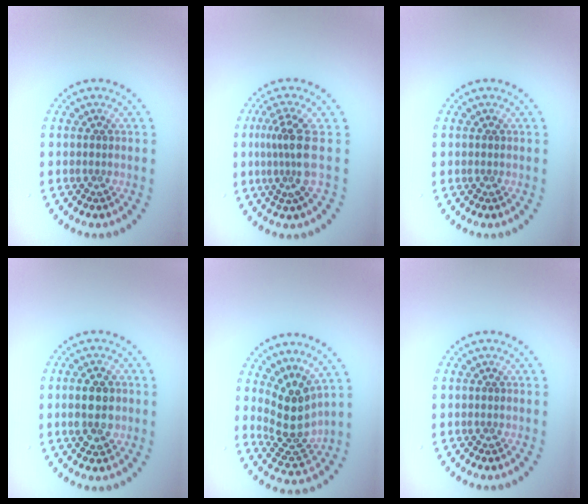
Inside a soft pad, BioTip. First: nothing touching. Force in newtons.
{"total": 3.4, "press": 2.3, "slide": 2.4}
{"total": 0.0}
{"total": 3.9, "press": 3.9, "slide": 0.2}
{"total": 3.9, "press": 3.2, "slide": 2.3}
{"total": 0.0}